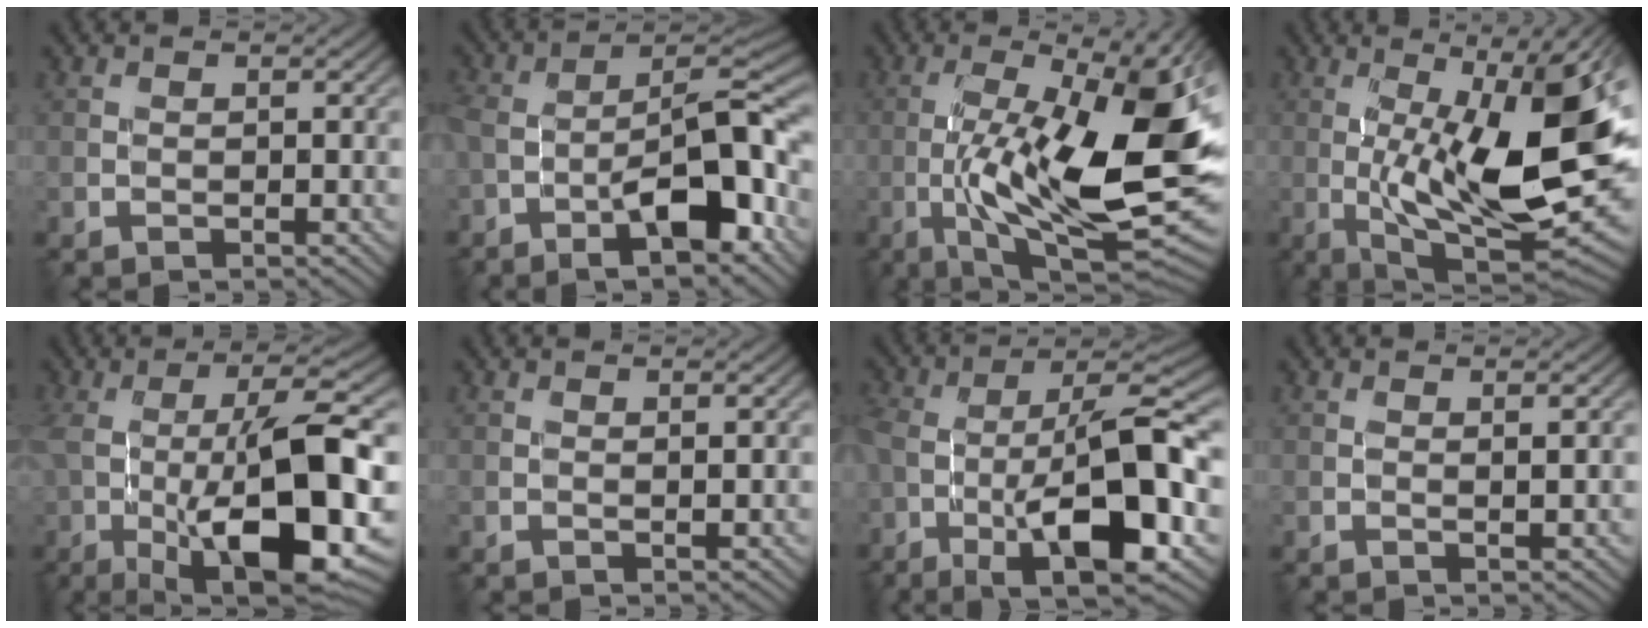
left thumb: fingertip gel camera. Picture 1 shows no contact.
{"total": 13.3, "force": [-6.6, 4.7, 10.5], "torque": [-0.158, 0.004, -0.115]}
{"total": 17.2, "force": [-2.4, 5.1, 16.2], "torque": [-0.276, 0.003, -0.039]}
{"total": 17.4, "force": [-0.7, 5.6, 16.4], "torque": [-0.257, -0.006, -0.004]}
{"total": 17.1, "force": [-4.0, 5.2, 15.8], "torque": [-0.262, 0.005, -0.062]}
{"total": 0.7, "force": [0.2, 0.1, 0.6], "torque": [-0.013, 0.001, 0.003]}
{"total": 16.1, "force": [-5.7, 5.4, 14.0], "torque": [-0.242, 0.008, -0.096]}
{"total": 1.3, "force": [0.2, 0.2, 1.3], "torque": [-0.023, 0.002, 0.002]}